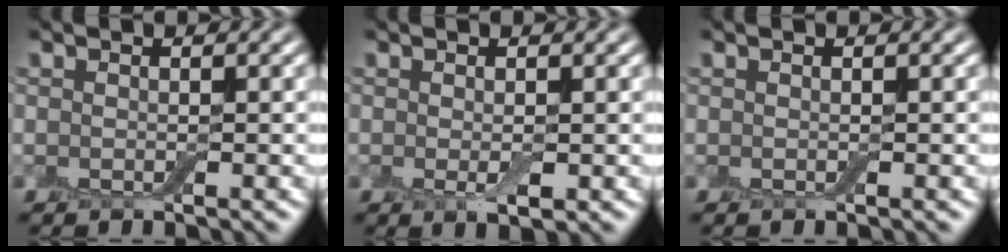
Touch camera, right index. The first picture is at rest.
{"total": 1.0, "force": [0.0, 0.3, 1.0], "torque": [-0.015, -0.005, 0.002]}
{"total": 0.0}